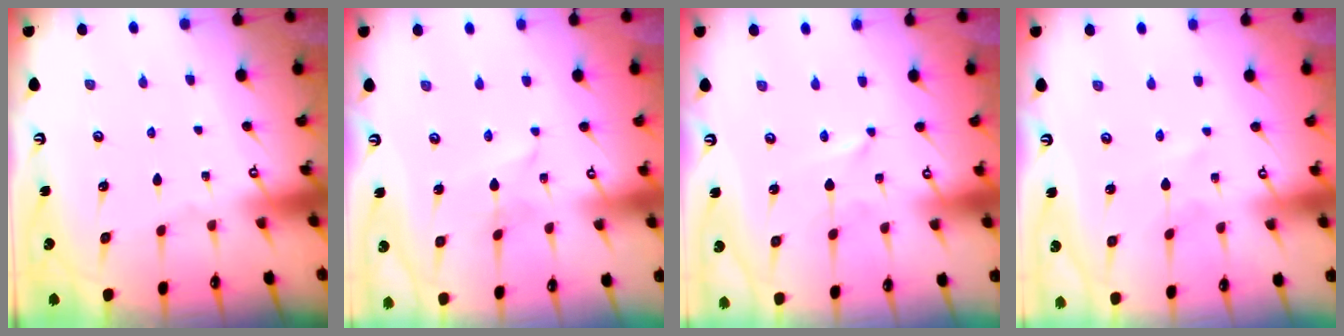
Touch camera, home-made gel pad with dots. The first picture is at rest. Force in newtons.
{"total": 1.7, "press": 1.7, "slide": 0.1}
{"total": 0.0}
{"total": 0.5, "press": 0.5, "slide": 0.1}